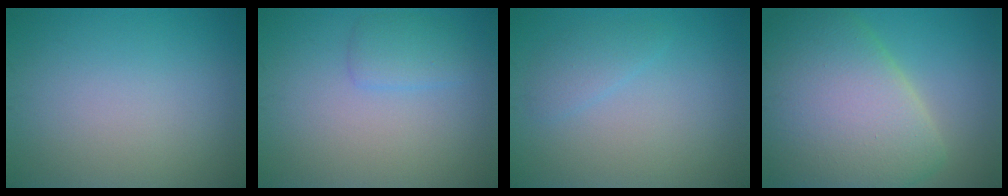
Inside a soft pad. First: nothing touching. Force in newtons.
{"total": 1.9, "press": 1.9, "slide": 0.1}
{"total": 1.5, "press": 1.5, "slide": 0.1}
{"total": 12.1, "press": 12.0, "slide": 1.0}